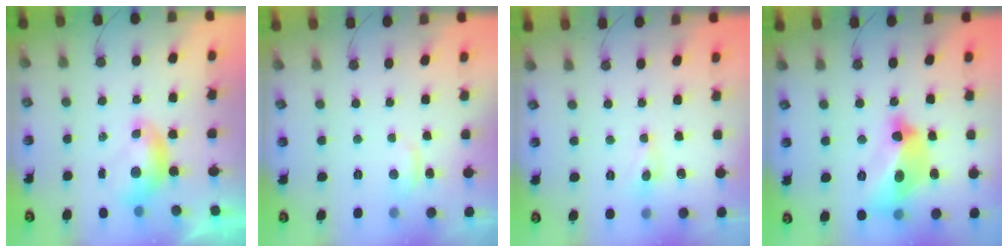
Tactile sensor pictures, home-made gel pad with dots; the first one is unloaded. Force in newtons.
{"total": 2.1, "press": 2.1, "slide": 0.2}
{"total": 1.0, "press": 0.9, "slide": 0.6}
{"total": 15.4, "press": 15.3, "slide": 0.9}